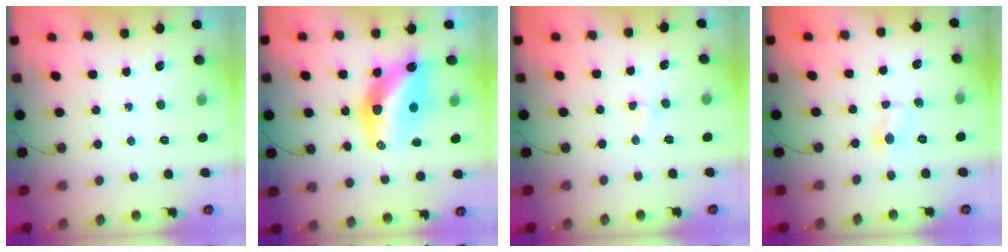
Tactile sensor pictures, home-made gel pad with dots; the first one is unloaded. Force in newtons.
{"total": 13.1, "press": 13.1, "slide": 0.9}
{"total": 4.7, "press": 3.1, "slide": 3.5}
{"total": 2.4, "press": 2.4, "slide": 0.3}